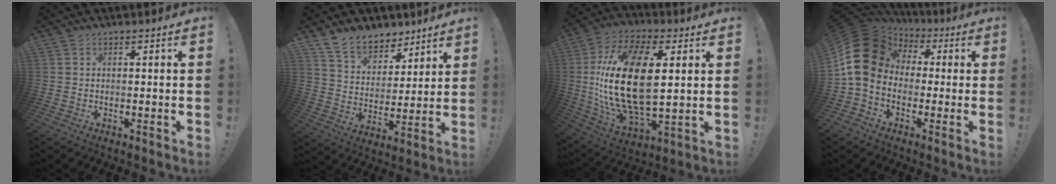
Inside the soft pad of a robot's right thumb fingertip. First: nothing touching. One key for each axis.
{"total": 11.6, "fx": 9.3, "fy": 6.1, "fz": 3.2, "tx": -0.061, "ty": -0.070, "tz": 0.178}
{"total": 25.8, "fx": 3.1, "fy": 13.1, "fz": 22.0, "tx": -0.444, "ty": -0.009, "tz": 0.051}
{"total": 15.8, "fx": 1.3, "fy": 12.3, "fz": 9.8, "tx": -0.172, "ty": 0.005, "tz": 0.028}